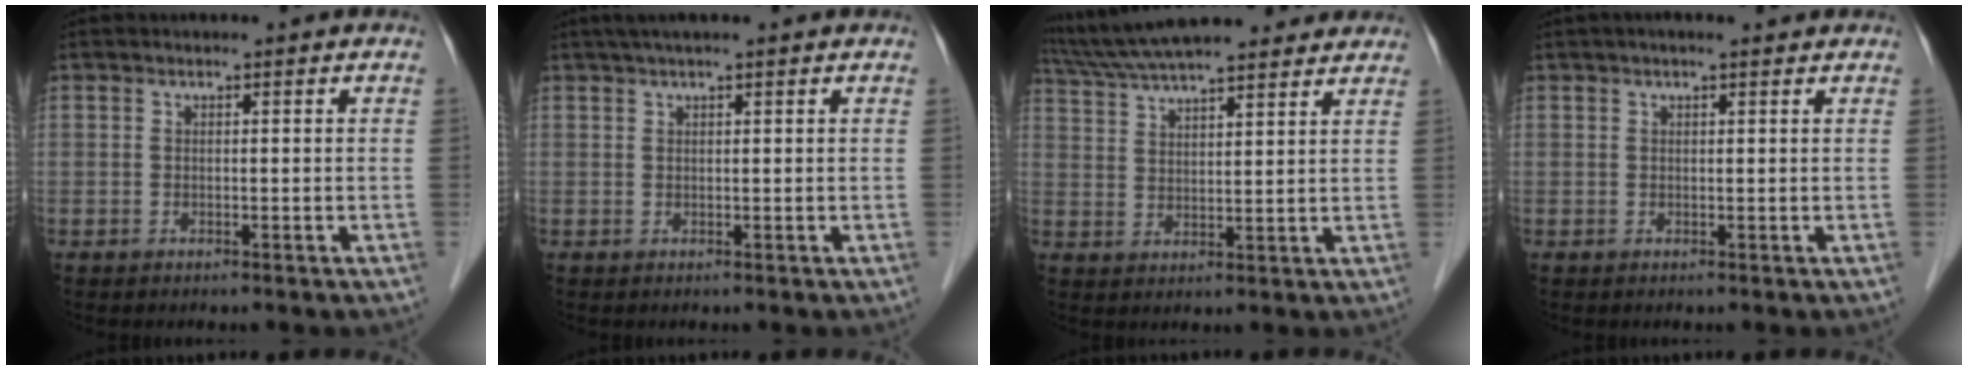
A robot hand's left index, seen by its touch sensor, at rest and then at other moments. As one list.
[{"total": 4.1, "force": [3.2, 0.3, 2.6], "torque": [-0.038, 0.033, 0.052]}, {"total": 18.7, "force": [16.4, 3.3, 8.5], "torque": [-0.148, 0.047, 0.251]}, {"total": 2.6, "force": [1.9, 0.7, 1.7], "torque": [-0.026, 0.022, 0.028]}]